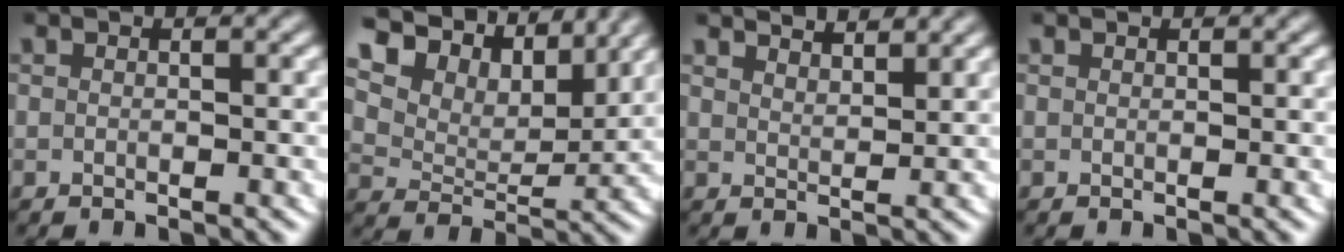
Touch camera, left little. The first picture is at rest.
{"total": 11.6, "force": [6.6, 7.0, 6.5], "torque": [-0.126, 0.022, 0.095]}
{"total": 3.1, "force": [3.0, 0.1, 0.7], "torque": [-0.007, -0.007, 0.056]}
{"total": 0.0}